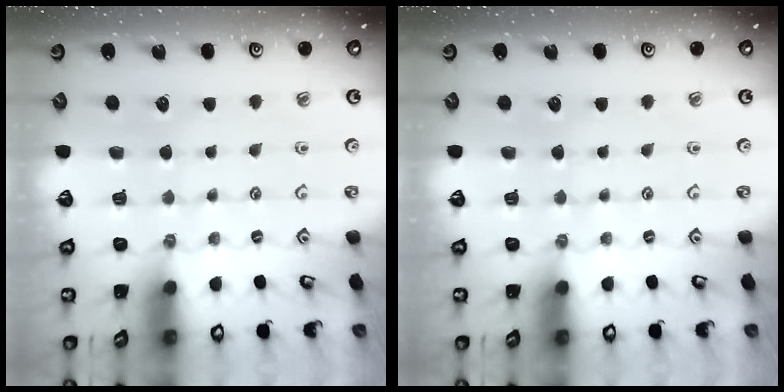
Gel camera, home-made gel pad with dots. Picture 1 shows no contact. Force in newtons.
{"total": 0.0}